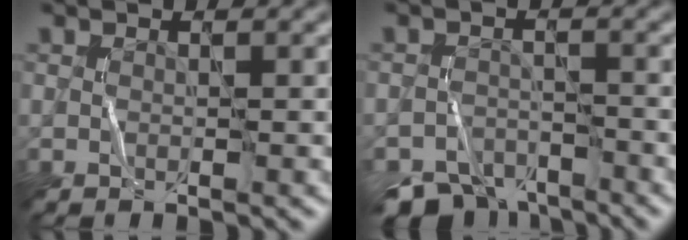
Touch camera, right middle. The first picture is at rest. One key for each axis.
{"total": 5.9, "fx": -5.2, "fy": 2.3, "fz": 1.8, "tx": -0.029, "ty": -0.014, "tz": -0.097}